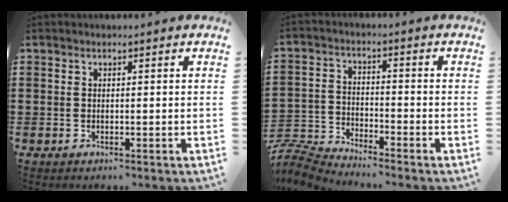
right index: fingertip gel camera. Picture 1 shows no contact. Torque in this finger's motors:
{"motor_torque": [-1.24, 0.90, -1.05, -0.21]}